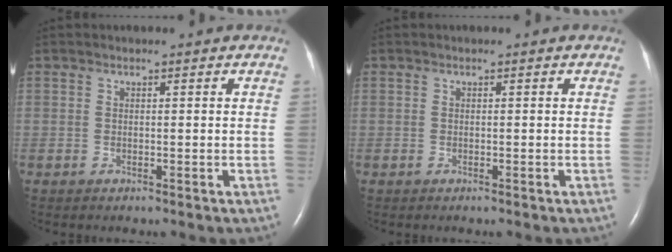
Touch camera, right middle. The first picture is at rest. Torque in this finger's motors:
{"motor_torque": [0.23, -0.13, 0.03, 0.01]}